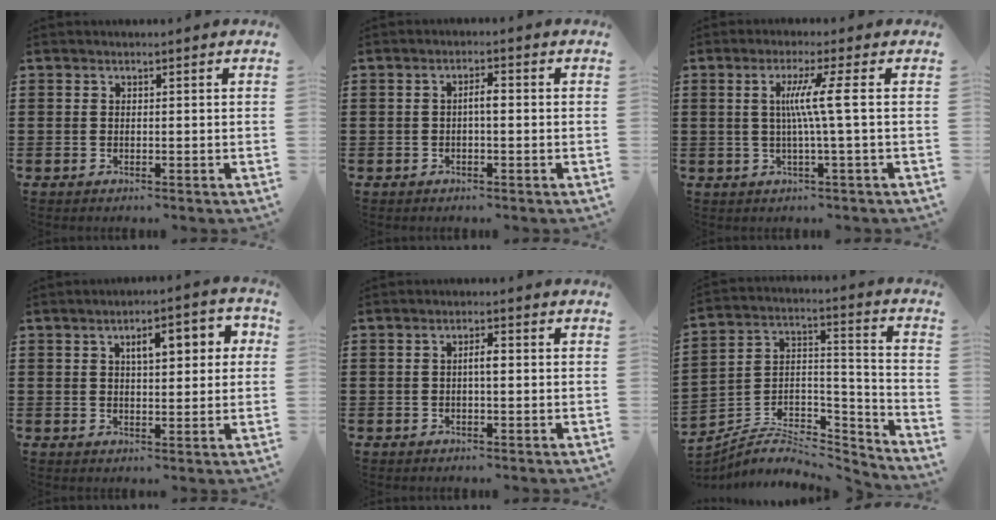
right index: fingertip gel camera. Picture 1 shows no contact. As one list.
[{"total": 2.1, "force": [-0.3, 0.6, 2.0], "torque": [-0.038, 0.004, -0.007]}, {"total": 5.9, "force": [0.4, -0.9, 5.8], "torque": [-0.111, -0.005, -0.003]}, {"total": 5.7, "force": [1.7, 2.3, 4.9], "torque": [-0.068, -0.002, 0.017]}, {"total": 2.2, "force": [-0.1, 0.6, 2.1], "torque": [-0.039, 0.002, -0.004]}, {"total": 5.8, "force": [-4.9, 2.5, 1.8], "torque": [-0.040, 0.001, -0.098]}]